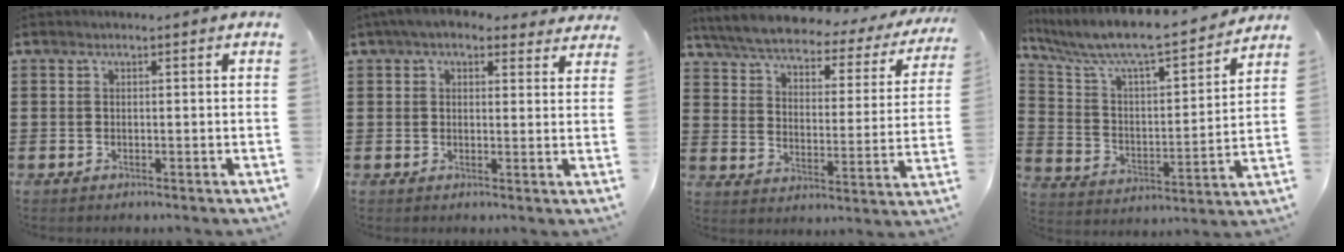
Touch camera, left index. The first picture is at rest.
{"total": 4.7, "force": [3.8, 1.8, 2.2], "torque": [-0.056, -0.001, 0.070]}
{"total": 5.6, "force": [5.0, 1.0, 2.1], "torque": [-0.067, -0.030, 0.083]}
{"total": 7.3, "force": [6.4, 0.9, 3.4], "torque": [-0.097, -0.054, 0.100]}